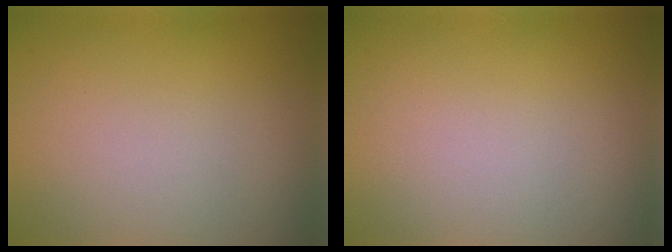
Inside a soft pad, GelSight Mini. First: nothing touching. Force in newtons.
{"total": 0.0}